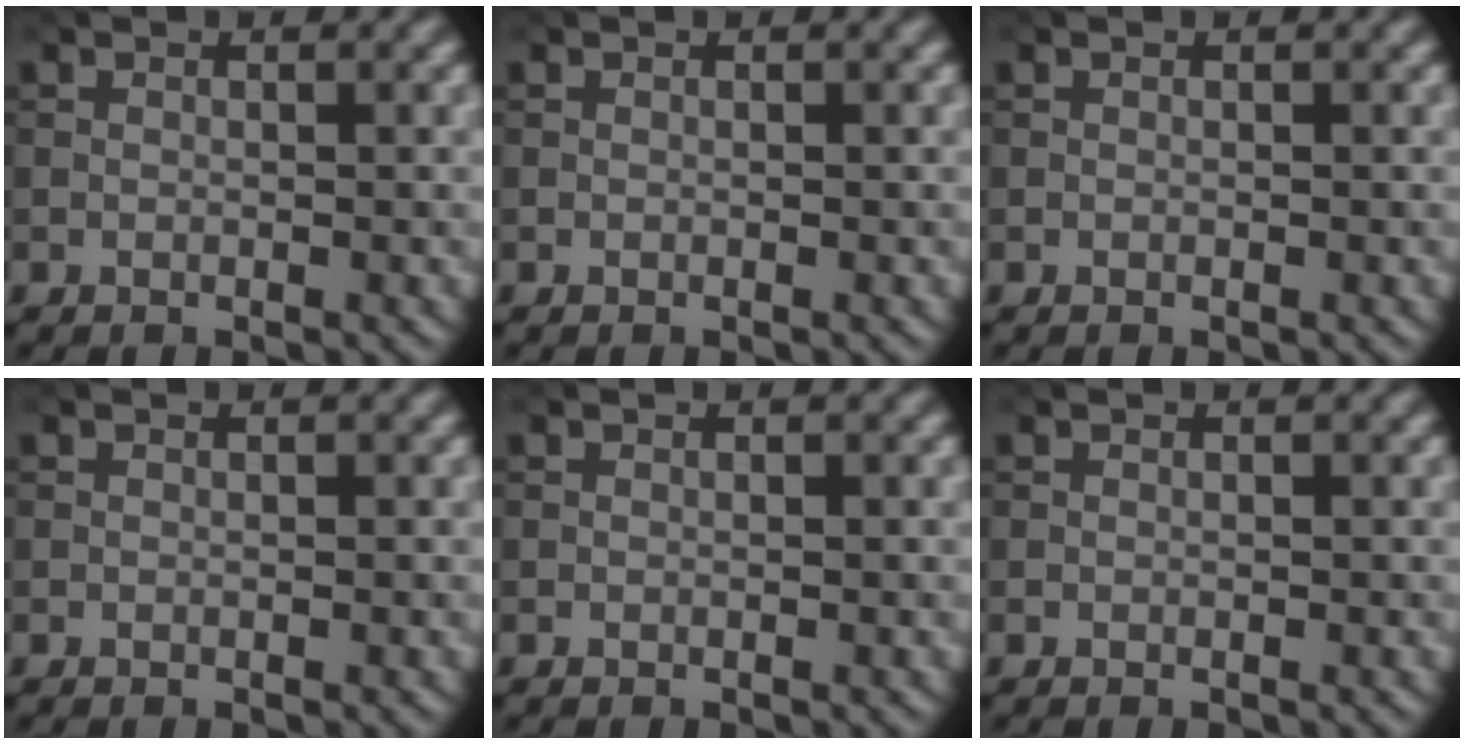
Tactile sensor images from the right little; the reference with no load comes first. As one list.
[{"total": 0.0}, {"total": 0.0}, {"total": 0.0}, {"total": 0.0}, {"total": 0.0}]